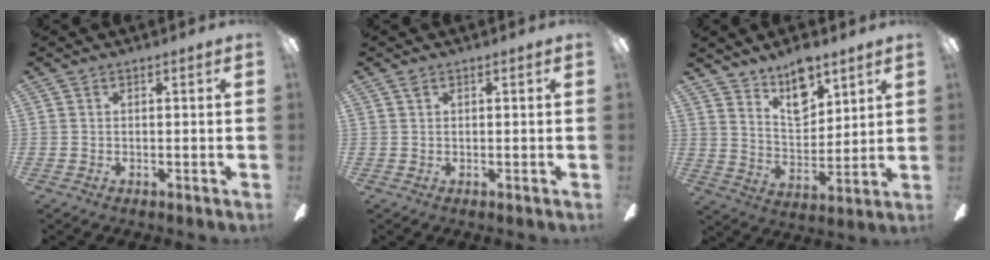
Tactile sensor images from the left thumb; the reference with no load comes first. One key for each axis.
{"total": 0.7, "fx": 0.5, "fy": 0.3, "fz": 0.5, "tx": -0.010, "ty": 0.004, "tz": 0.008}
{"total": 11.3, "fx": 8.6, "fy": 5.0, "fz": 5.2, "tx": -0.078, "ty": -0.051, "tz": 0.157}